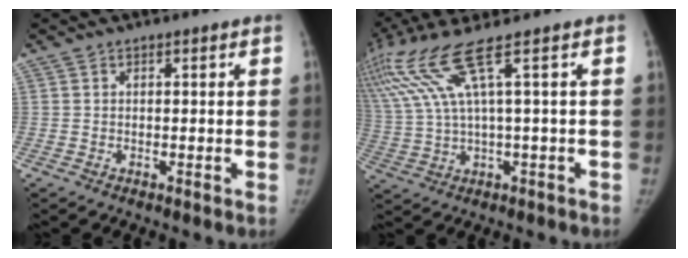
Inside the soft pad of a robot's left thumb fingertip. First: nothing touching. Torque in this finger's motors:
{"motor_torque": [0.42, 0.12, 1.79, -0.98, 0.21]}